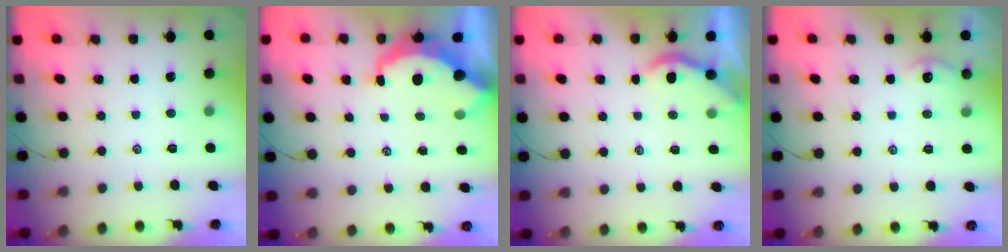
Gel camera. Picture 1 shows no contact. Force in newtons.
{"total": 7.7, "press": 7.6, "slide": 0.8}
{"total": 2.2, "press": 2.2, "slide": 0.1}
{"total": 2.0, "press": 2.0, "slide": 0.2}